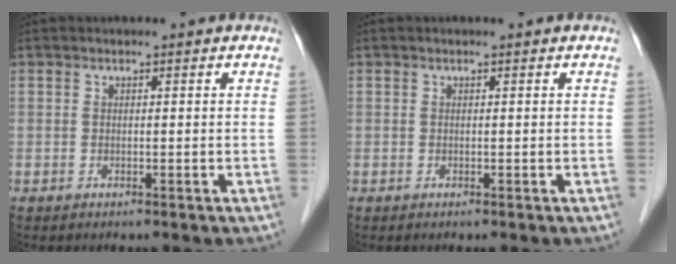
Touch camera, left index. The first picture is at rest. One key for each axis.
{"total": 0.0}